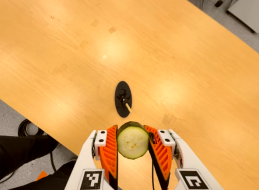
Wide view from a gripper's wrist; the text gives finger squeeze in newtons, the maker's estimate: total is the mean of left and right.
{"total": 9.6, "left": 8.5, "right": 10.7}